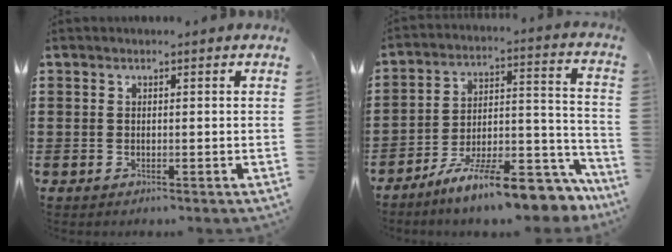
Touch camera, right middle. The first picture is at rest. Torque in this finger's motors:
{"motor_torque": [2.14, 0.00, 0.39, 0.21]}